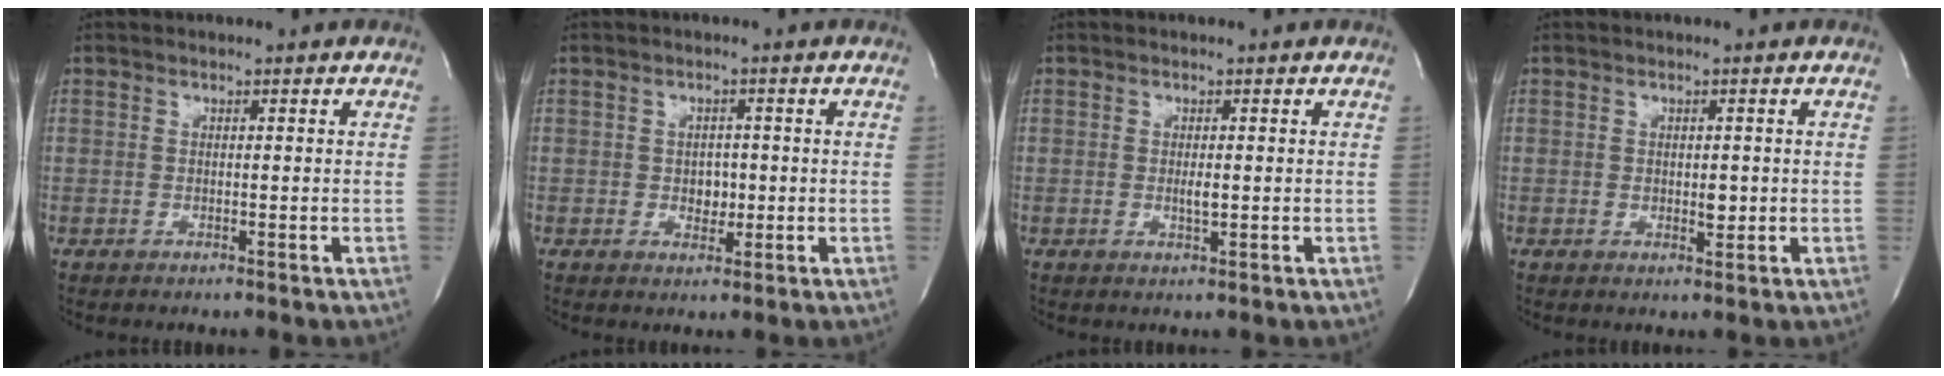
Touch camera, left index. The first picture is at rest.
{"total": 2.3, "force": [-0.1, 1.8, 1.5], "torque": [-0.017, 0.003, 0.001]}
{"total": 1.3, "force": [0.1, 0.2, 1.2], "torque": [-0.025, -0.002, 0.003]}
{"total": 1.7, "force": [0.1, 0.9, 1.4], "torque": [-0.017, -0.002, 0.004]}